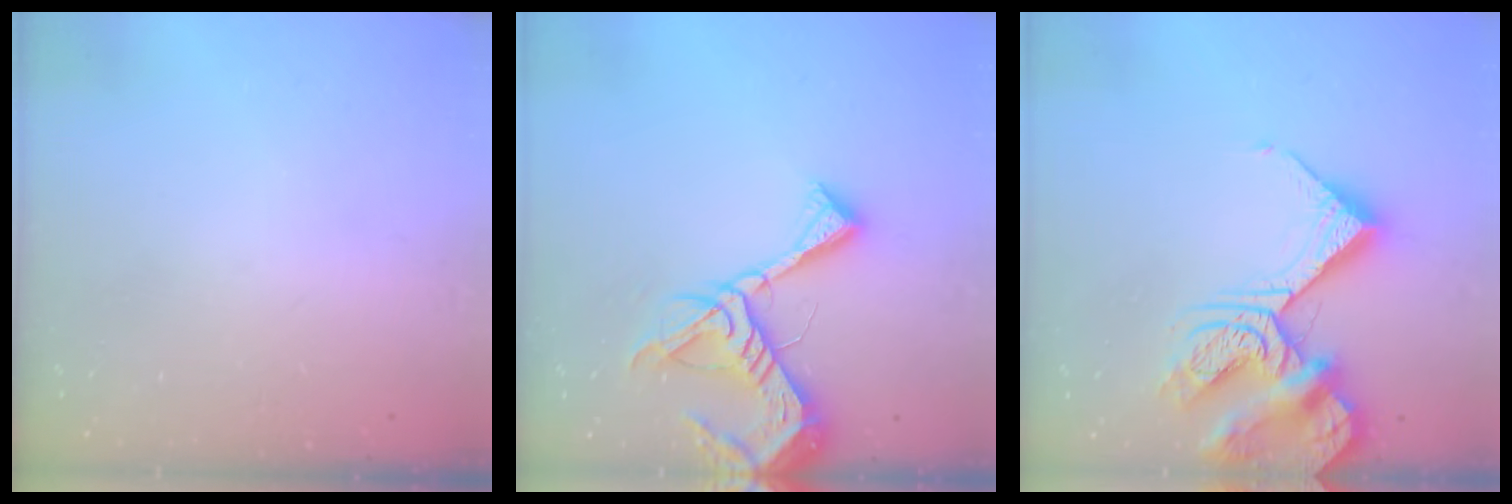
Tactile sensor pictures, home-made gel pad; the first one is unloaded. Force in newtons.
{"total": 15.3, "press": 15.2, "slide": 1.5}
{"total": 15.7, "press": 15.6, "slide": 1.7}